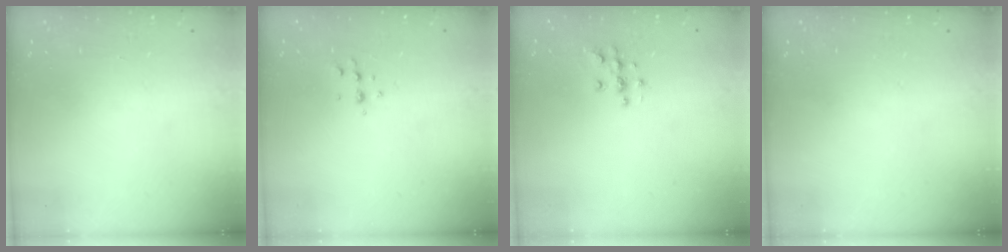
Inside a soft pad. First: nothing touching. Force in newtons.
{"total": 4.3, "press": 4.2, "slide": 0.6}
{"total": 5.0, "press": 4.7, "slide": 1.6}
{"total": 0.0}